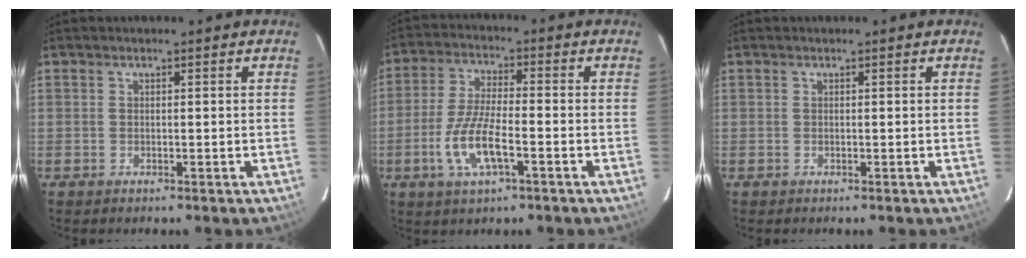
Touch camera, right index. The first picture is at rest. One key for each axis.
{"total": 9.9, "fx": -3.6, "fy": 2.8, "fz": 8.7, "tx": -0.184, "ty": -0.004, "tz": -0.071}
{"total": 0.0}